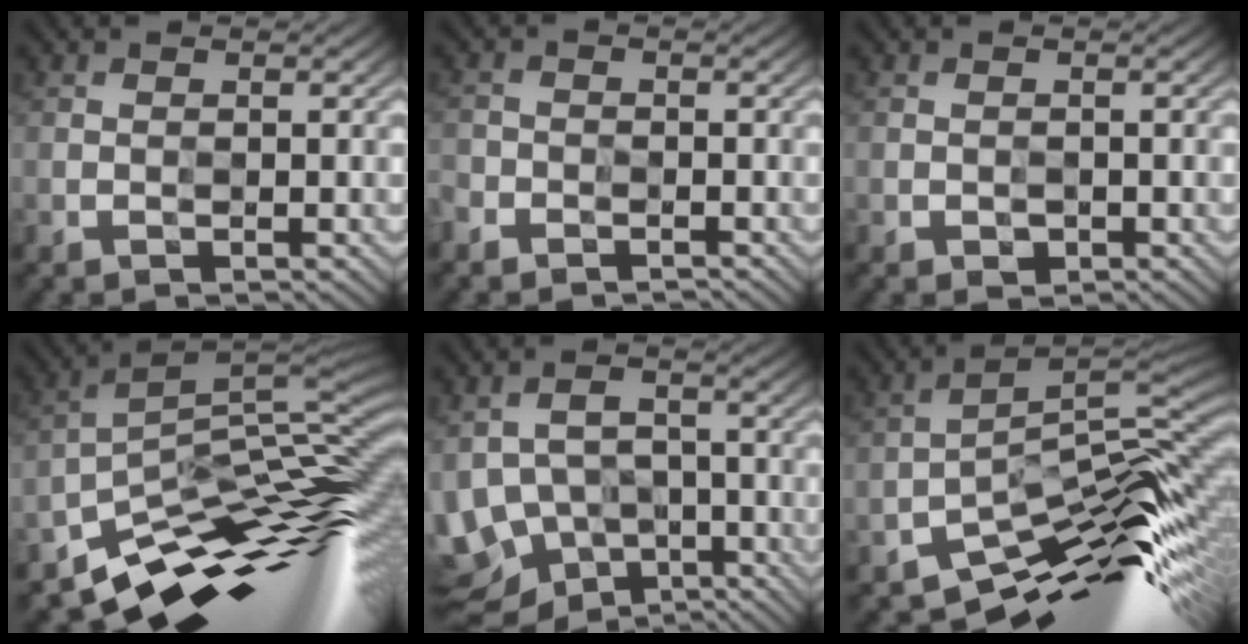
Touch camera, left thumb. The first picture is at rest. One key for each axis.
{"total": 2.3, "fx": -2.1, "fy": 0.8, "fz": -0.4, "tx": 0.001, "ty": -0.004, "tz": -0.051}
{"total": 0.9, "fx": -0.5, "fy": 0.7, "fz": 0.3, "tx": -0.003, "ty": -0.004, "tz": -0.007}
{"total": 12.9, "fx": -8.0, "fy": 4.1, "fz": 9.2, "tx": -0.157, "ty": -0.002, "tz": -0.136}
{"total": 8.6, "fx": -4.4, "fy": 6.4, "fz": 3.7, "tx": -0.077, "ty": -0.008, "tz": -0.074}
{"total": 11.1, "fx": -7.3, "fy": 2.6, "fz": 8.0, "tx": -0.121, "ty": 0.004, "tz": -0.131}